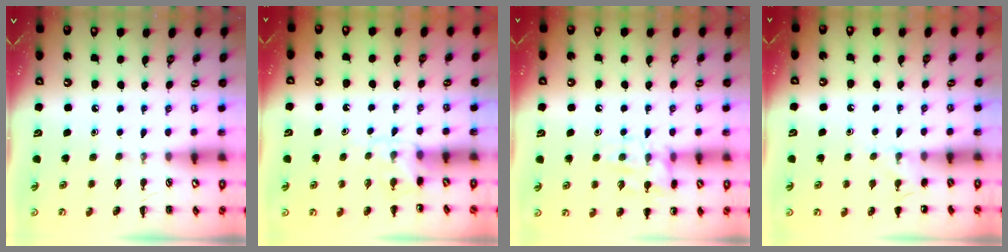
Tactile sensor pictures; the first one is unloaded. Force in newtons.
{"total": 3.6, "press": 3.3, "slide": 1.3}
{"total": 12.1, "press": 12.0, "slide": 1.0}
{"total": 4.9, "press": 4.6, "slide": 1.7}